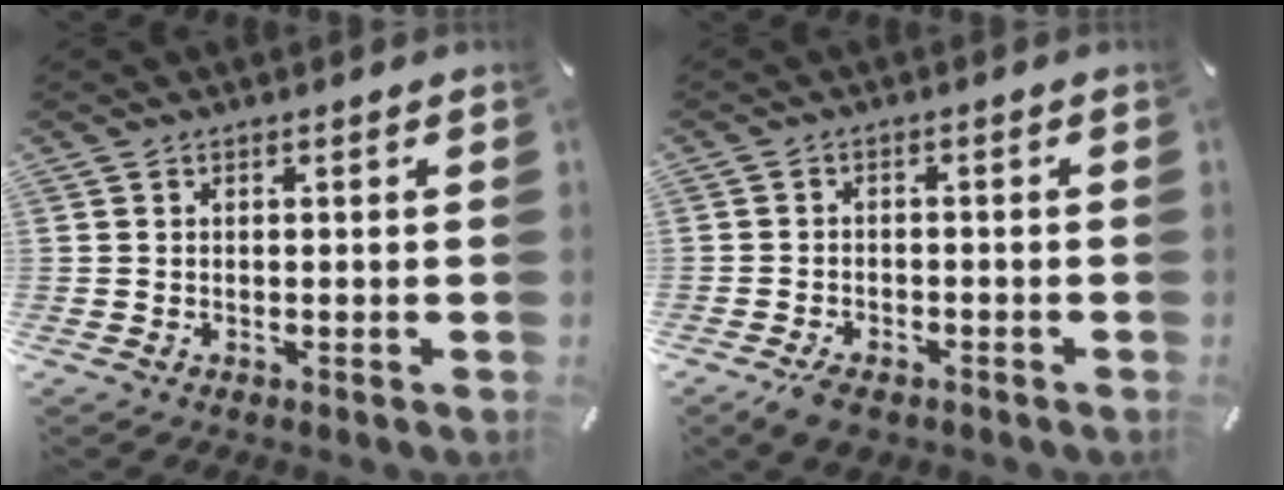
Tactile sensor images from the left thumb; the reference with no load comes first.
{"total": 3.9, "force": [-2.9, 1.9, 1.8], "torque": [-0.040, 0.014, -0.057]}